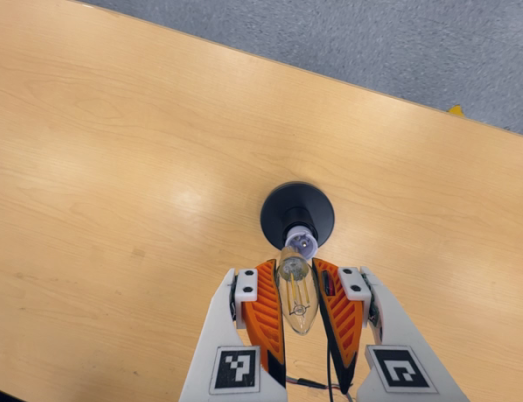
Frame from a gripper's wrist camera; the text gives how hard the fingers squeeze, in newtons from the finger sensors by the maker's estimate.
{"total": 18.0, "left": 19.0, "right": 17.1}